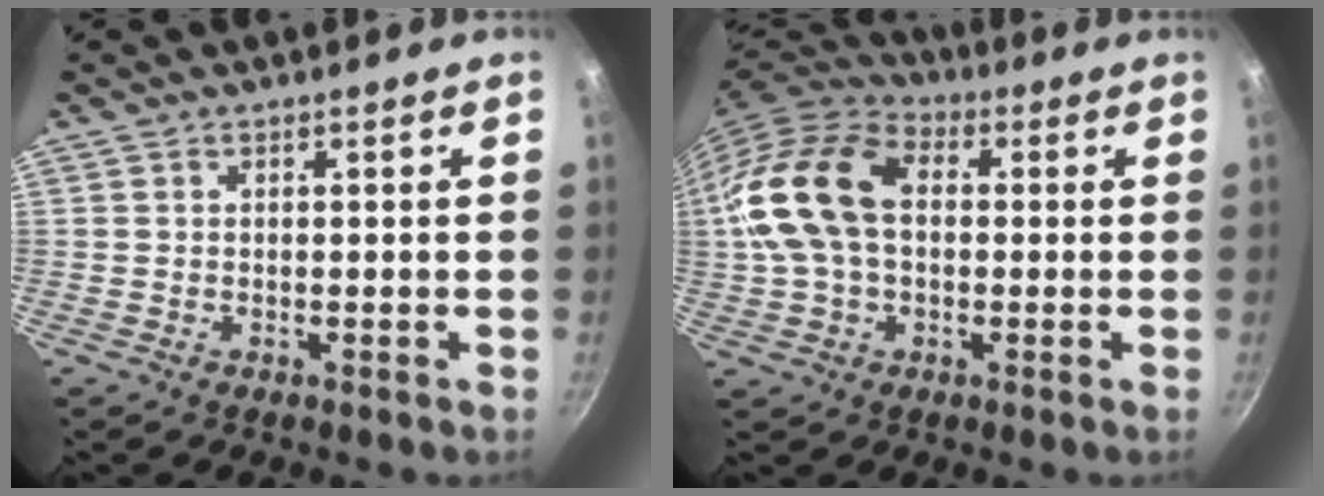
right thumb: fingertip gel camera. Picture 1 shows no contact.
{"total": 16.8, "force": [1.1, 11.4, 12.2], "torque": [-0.219, 0.030, 0.005]}